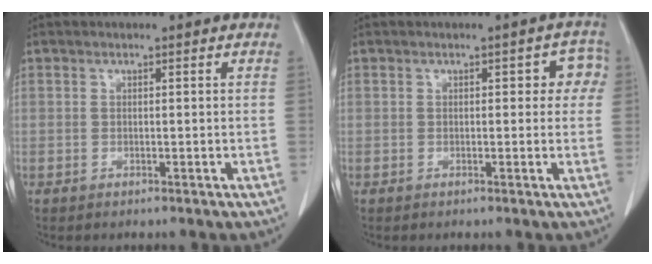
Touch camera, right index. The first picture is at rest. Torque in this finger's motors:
{"motor_torque": [0.04, 0.04, 0.02, 0.00]}